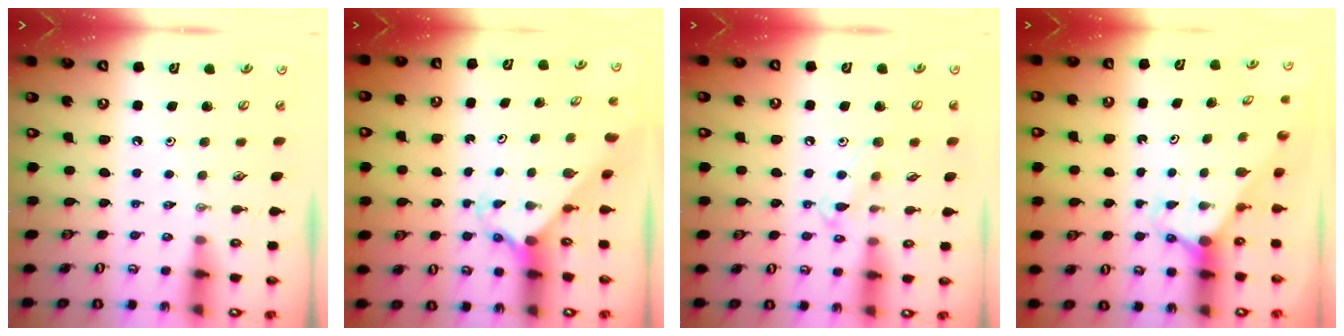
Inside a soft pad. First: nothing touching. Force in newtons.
{"total": 2.4, "press": 2.4, "slide": 0.2}
{"total": 9.1, "press": 9.1, "slide": 0.7}
{"total": 3.0, "press": 3.0, "slide": 0.0}